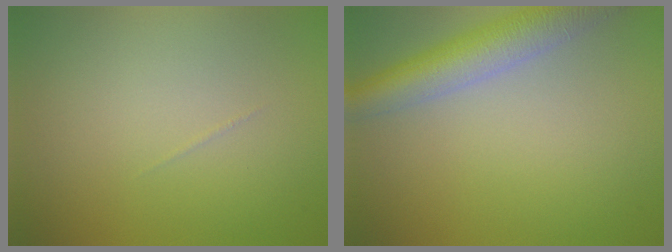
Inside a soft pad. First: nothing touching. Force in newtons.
{"total": 5.9, "press": 5.8, "slide": 0.2}